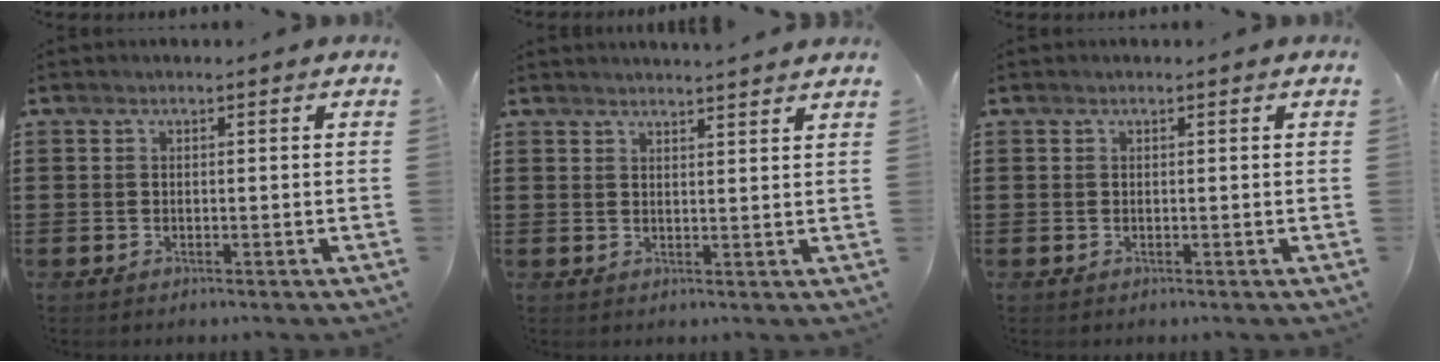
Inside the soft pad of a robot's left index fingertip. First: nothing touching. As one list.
[{"total": 2.2, "force": [2.2, -0.4, 0.2], "torque": [-0.009, -0.005, 0.042]}, {"total": 0.0}]